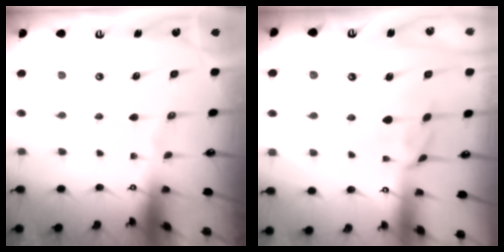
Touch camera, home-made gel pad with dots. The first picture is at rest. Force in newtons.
{"total": 1.7, "press": 1.4, "slide": 0.9}